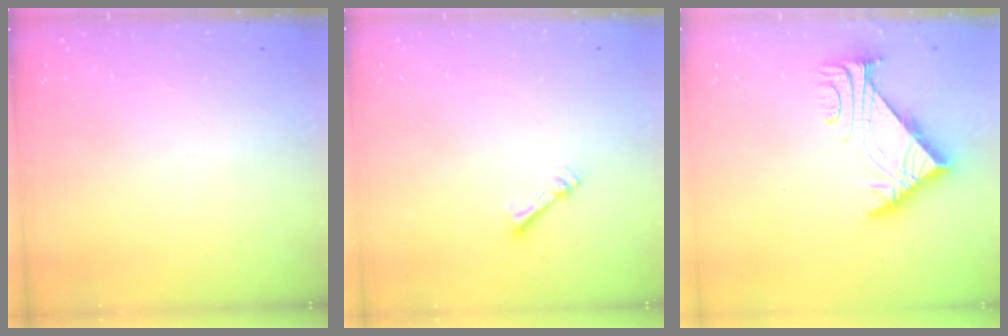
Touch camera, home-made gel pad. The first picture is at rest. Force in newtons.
{"total": 2.4, "press": 2.4, "slide": 0.4}
{"total": 6.1, "press": 6.1, "slide": 0.0}